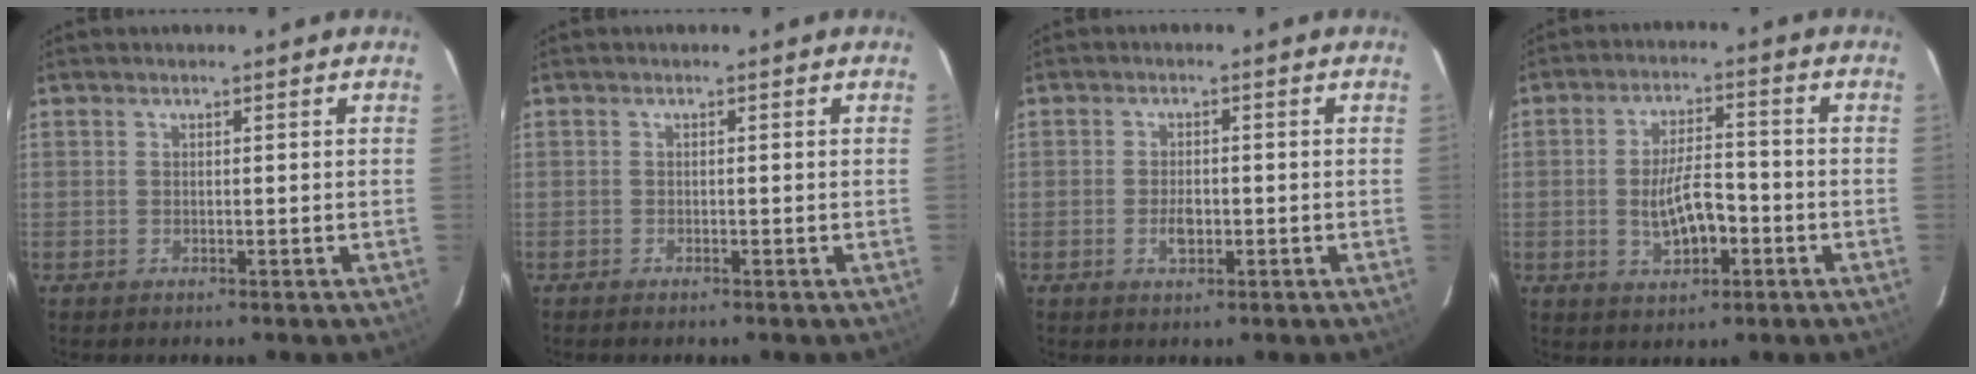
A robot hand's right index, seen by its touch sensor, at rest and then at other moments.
{"total": 0.7, "force": [-0.7, 0.2, 0.3], "torque": [-0.009, -0.001, -0.013]}
{"total": 3.0, "force": [-1.1, 1.6, 2.3], "torque": [-0.043, 0.001, -0.018]}
{"total": 7.8, "force": [-2.4, 3.2, 6.7], "torque": [-0.127, 0.007, -0.031]}